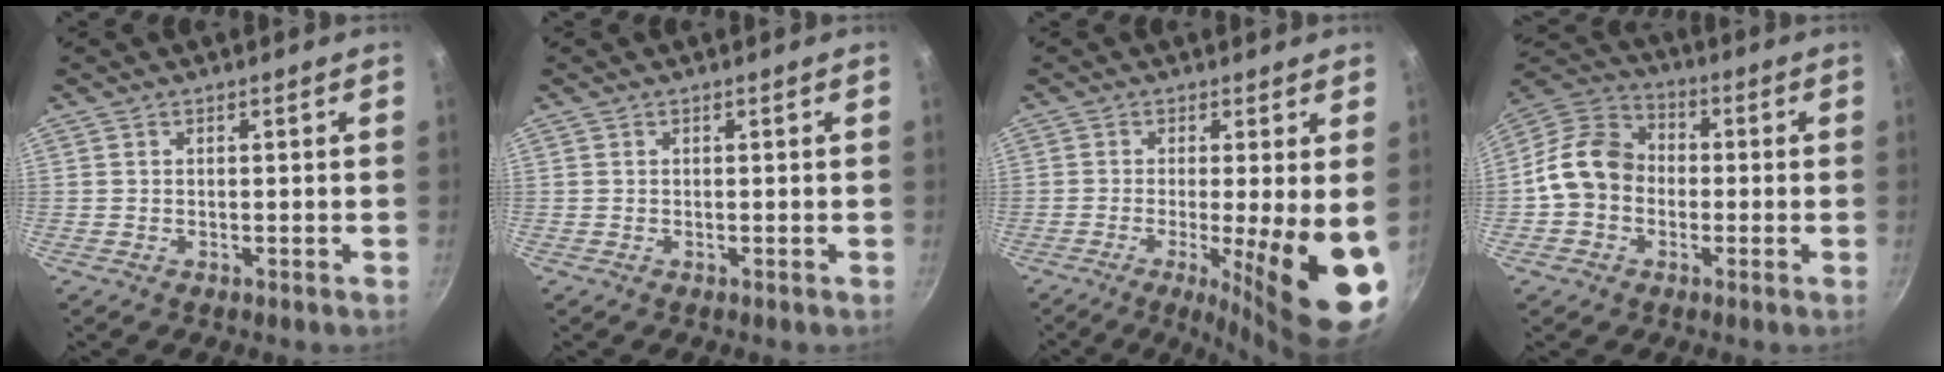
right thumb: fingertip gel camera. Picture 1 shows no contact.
{"total": 0.0}
{"total": 14.7, "force": [-2.9, 2.7, 14.2], "torque": [-0.195, -0.018, -0.036]}
{"total": 11.9, "force": [-1.3, 9.8, 6.6], "torque": [-0.087, 0.033, -0.045]}